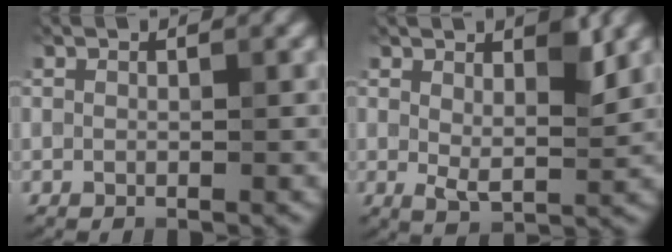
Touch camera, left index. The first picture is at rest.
{"total": 3.6, "force": [1.6, 1.5, 2.9], "torque": [-0.049, -0.005, 0.027]}